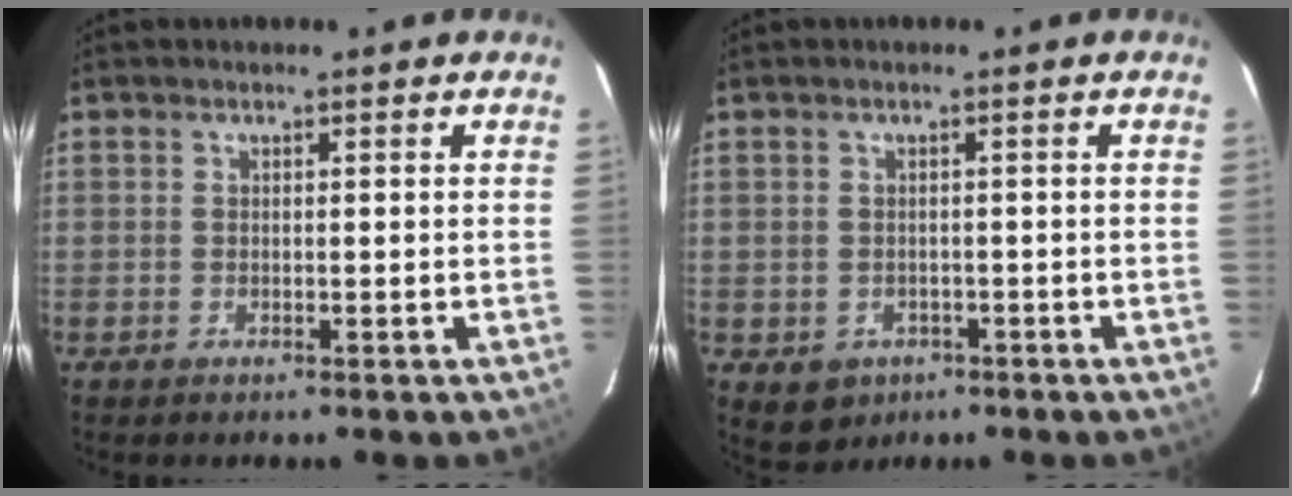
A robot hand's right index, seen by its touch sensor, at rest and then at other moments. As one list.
[{"total": 4.4, "force": [-1.6, 3.8, 1.4], "torque": [-0.030, 0.000, -0.009]}]